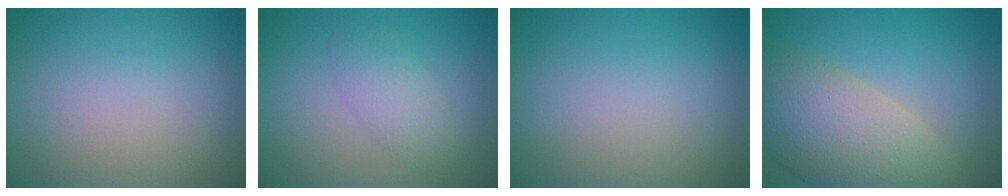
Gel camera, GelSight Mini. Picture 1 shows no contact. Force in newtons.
{"total": 2.4, "press": 2.4, "slide": 0.1}
{"total": 0.0}
{"total": 8.8, "press": 8.7, "slide": 1.0}